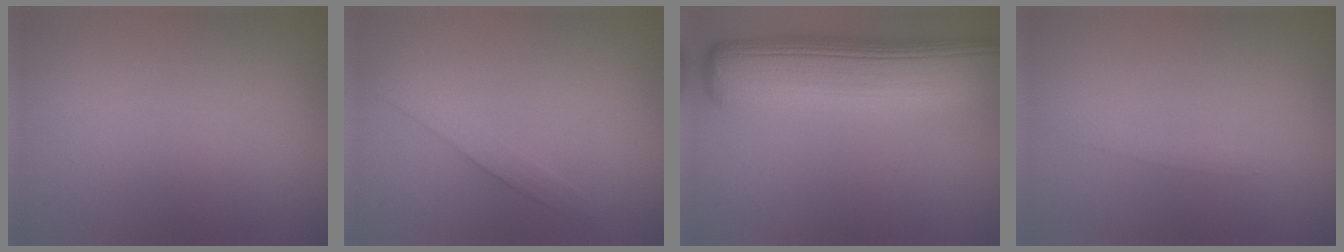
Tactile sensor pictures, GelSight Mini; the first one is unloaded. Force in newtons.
{"total": 1.7, "press": 1.7, "slide": 0.1}
{"total": 11.9, "press": 11.8, "slide": 0.8}
{"total": 1.0, "press": 1.0, "slide": 0.1}